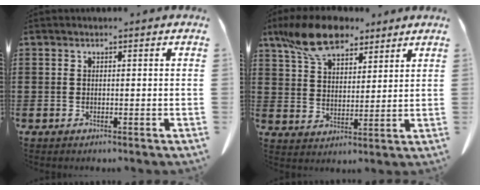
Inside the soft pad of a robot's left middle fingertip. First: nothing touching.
{"total": 10.4, "force": [7.6, 4.4, 5.4], "torque": [-0.129, -0.004, 0.146]}